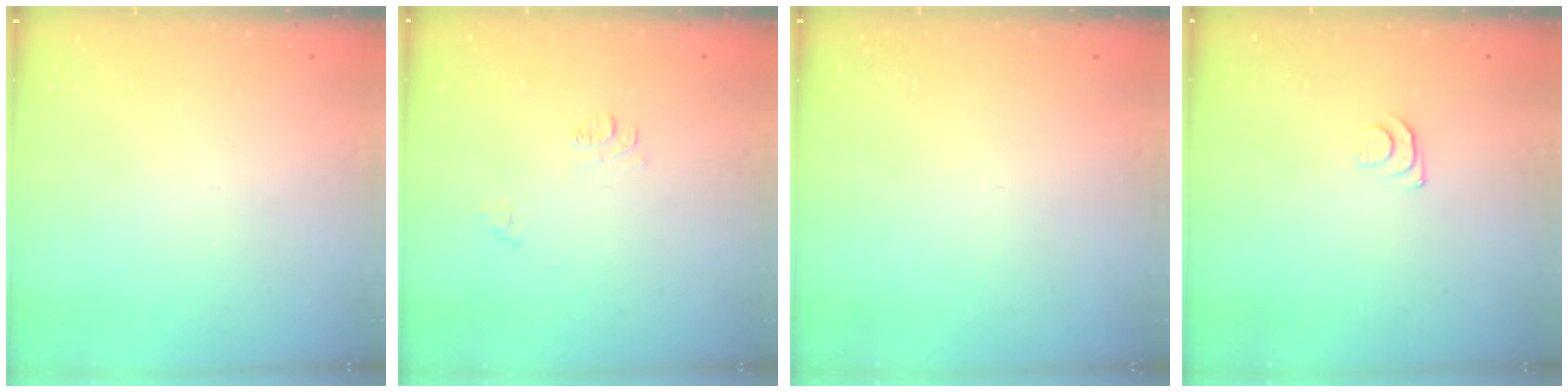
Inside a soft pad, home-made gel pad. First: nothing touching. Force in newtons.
{"total": 3.9, "press": 3.9, "slide": 0.5}
{"total": 0.0}
{"total": 5.4, "press": 5.4, "slide": 0.7}